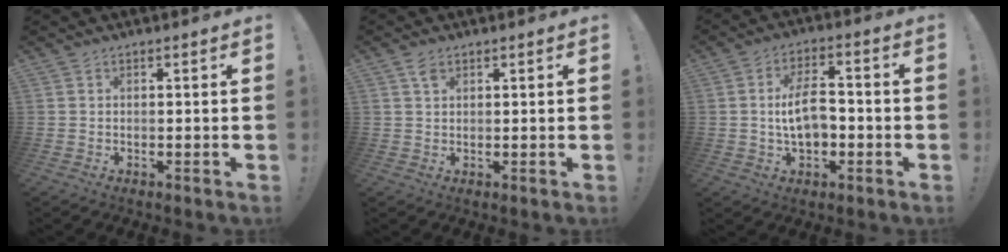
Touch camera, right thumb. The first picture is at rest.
{"total": 2.6, "force": [1.6, 1.4, 1.5], "torque": [-0.016, -0.007, 0.027]}
{"total": 9.9, "force": [-0.8, 5.7, 8.0], "torque": [-0.135, 0.005, -0.016]}